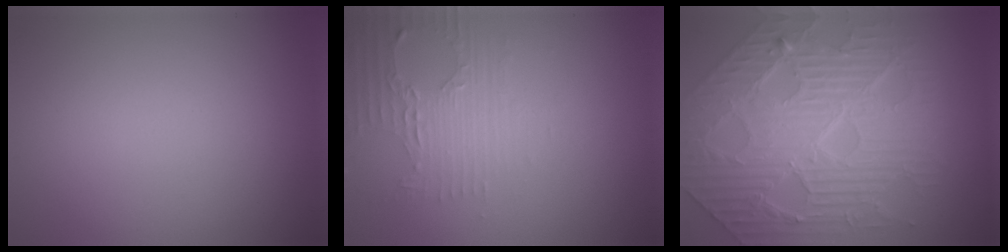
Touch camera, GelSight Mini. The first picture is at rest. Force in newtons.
{"total": 3.0, "press": 2.5, "slide": 1.7}
{"total": 8.4, "press": 6.9, "slide": 4.9}